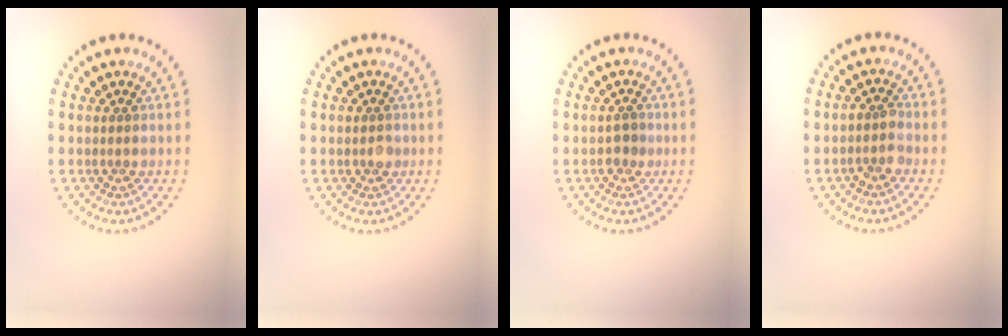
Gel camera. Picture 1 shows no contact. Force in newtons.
{"total": 0.8, "press": 0.7, "slide": 0.3}
{"total": 1.2, "press": 1.1, "slide": 0.4}
{"total": 1.5, "press": 1.4, "slide": 0.6}